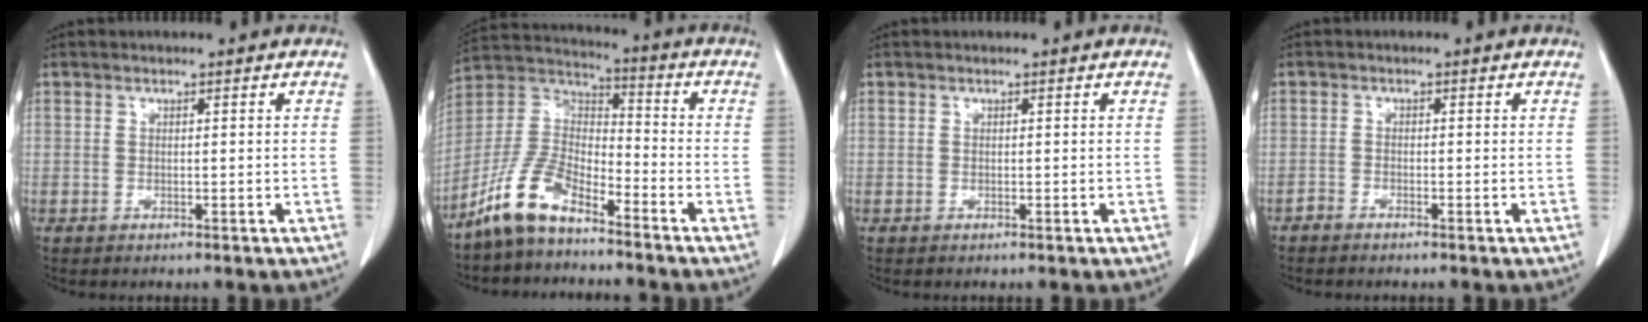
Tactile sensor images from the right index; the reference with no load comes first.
{"total": 10.6, "force": [-7.9, 3.6, 6.0], "torque": [-0.141, 0.016, -0.161]}
{"total": 0.0}
{"total": 1.0, "force": [-0.9, 0.1, 0.3], "torque": [-0.007, 0.000, -0.019]}